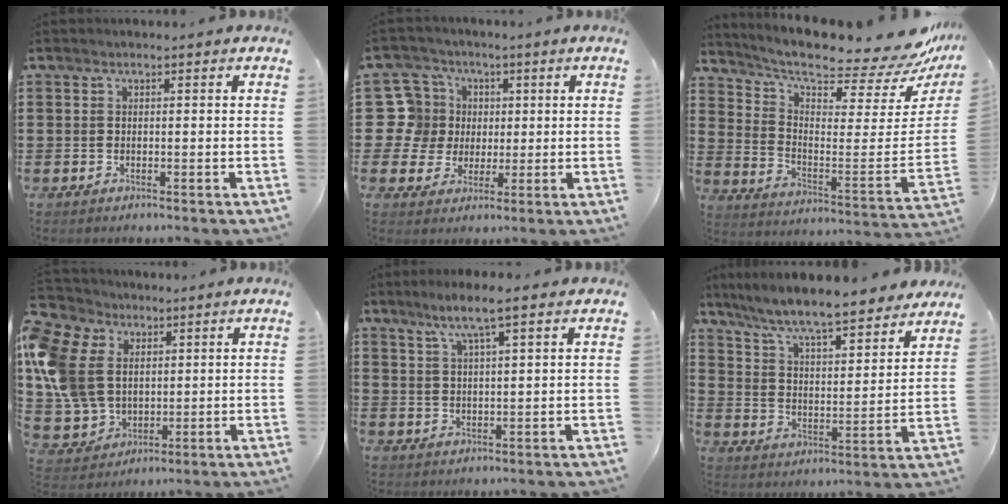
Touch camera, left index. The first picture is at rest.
{"total": 10.6, "force": [1.7, 9.9, 3.3], "torque": [-0.130, 0.010, 0.034]}
{"total": 8.9, "force": [7.9, 0.6, 4.1], "torque": [-0.094, -0.079, 0.127]}
{"total": 12.5, "force": [3.8, 9.6, 7.2], "torque": [-0.217, 0.005, 0.070]}
{"total": 5.3, "force": [3.3, 0.2, 4.2], "torque": [-0.087, 0.003, 0.056]}
{"total": 7.8, "force": [7.1, 0.2, 3.3], "torque": [-0.092, -0.047, 0.117]}